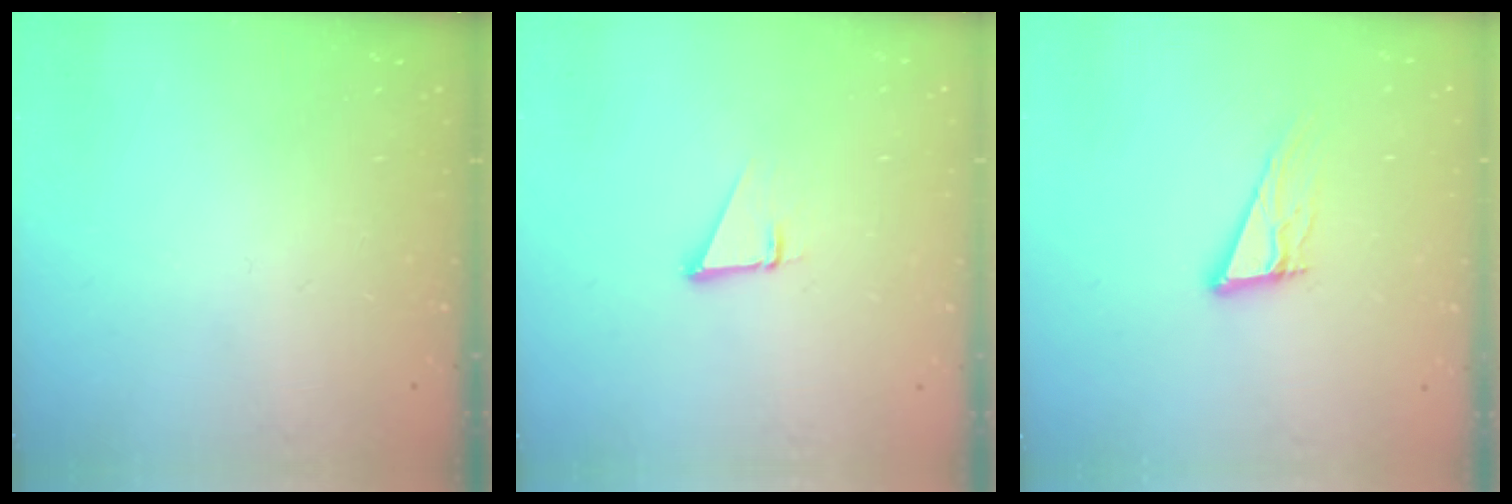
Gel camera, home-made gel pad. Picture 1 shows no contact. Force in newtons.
{"total": 1.9, "press": 1.9, "slide": 0.0}
{"total": 12.4, "press": 11.9, "slide": 3.3}